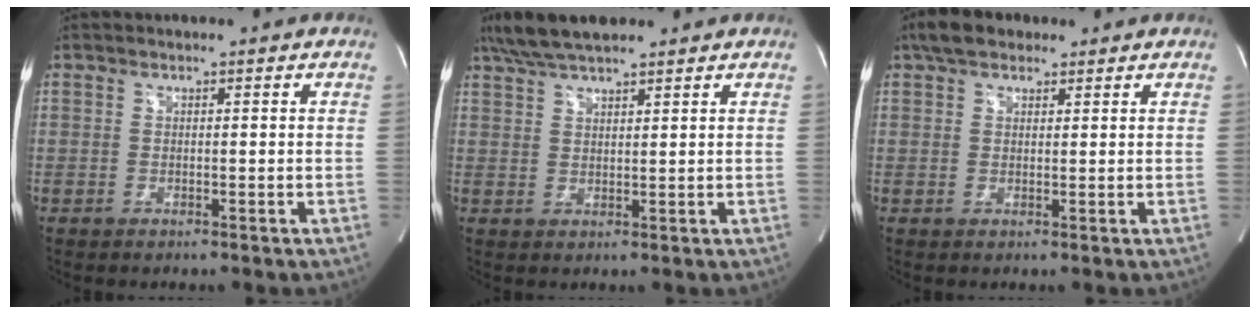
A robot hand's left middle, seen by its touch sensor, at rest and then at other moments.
{"total": 8.1, "force": [6.6, 1.5, 4.4], "torque": [-0.084, 0.030, 0.119]}
{"total": 5.1, "force": [3.7, 2.5, 2.3], "torque": [-0.050, 0.027, 0.068]}